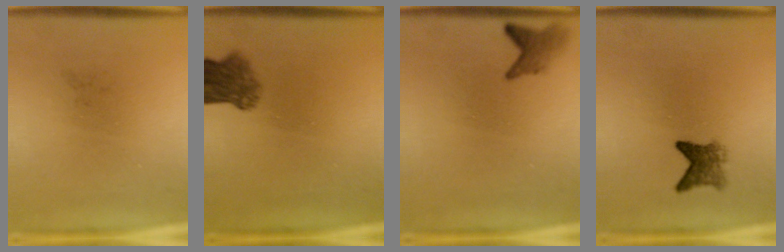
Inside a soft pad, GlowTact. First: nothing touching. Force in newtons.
{"total": 5.4}
{"total": 2.4}
{"total": 3.1}